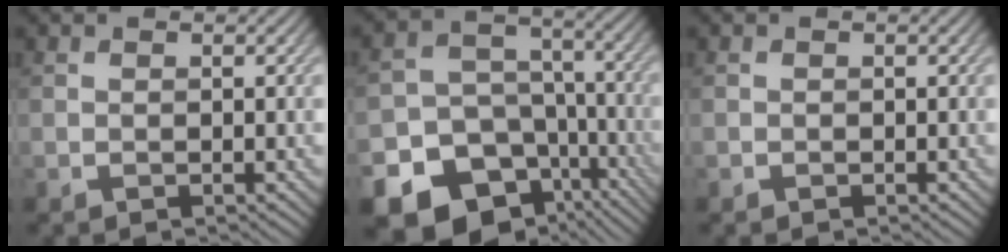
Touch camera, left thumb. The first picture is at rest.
{"total": 21.3, "force": [-12.8, 15.9, 6.1], "torque": [-0.131, -0.079, -0.170]}
{"total": 0.0}